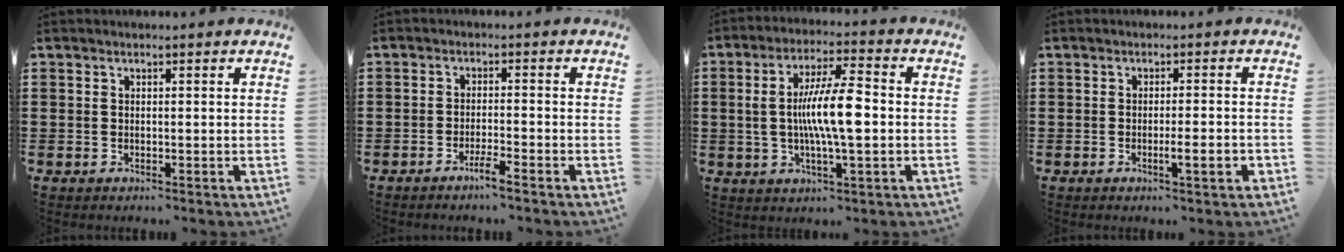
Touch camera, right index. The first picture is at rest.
{"total": 2.8, "force": [-2.1, -0.1, 1.8], "torque": [-0.039, -0.001, -0.041]}
{"total": 10.0, "force": [-0.3, 2.0, 9.8], "torque": [-0.184, 0.001, -0.010]}
{"total": 3.3, "force": [-1.1, 0.1, 3.1], "torque": [-0.050, -0.005, -0.020]}